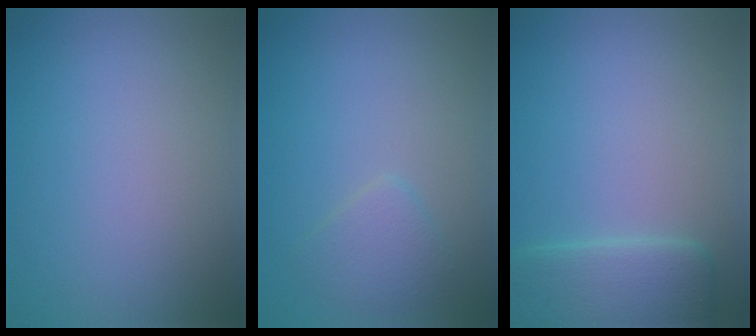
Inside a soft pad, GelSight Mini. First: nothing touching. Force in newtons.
{"total": 1.8, "press": 1.8, "slide": 0.1}
{"total": 3.4, "press": 2.9, "slide": 1.8}